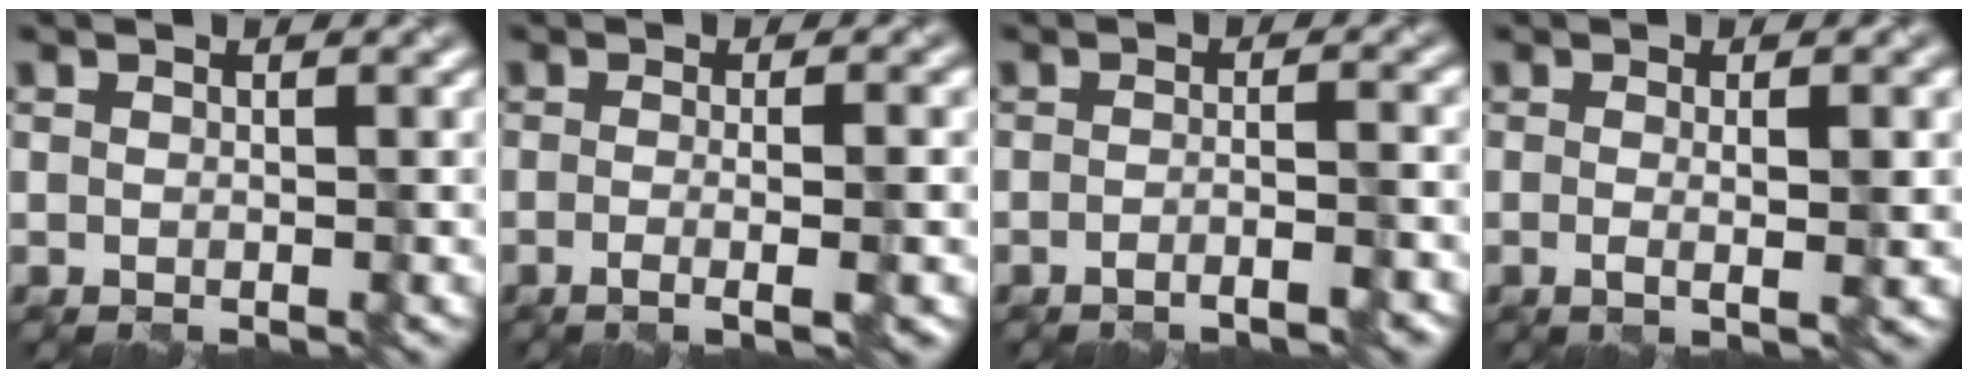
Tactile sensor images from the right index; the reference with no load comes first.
{"total": 4.6, "force": [-0.9, 1.6, 4.2], "torque": [-0.040, -0.003, -0.015]}
{"total": 4.2, "force": [-2.0, 1.4, 3.4], "torque": [-0.024, 0.007, -0.024]}
{"total": 3.5, "force": [0.0, 1.0, 3.4], "torque": [-0.043, 0.006, -0.004]}